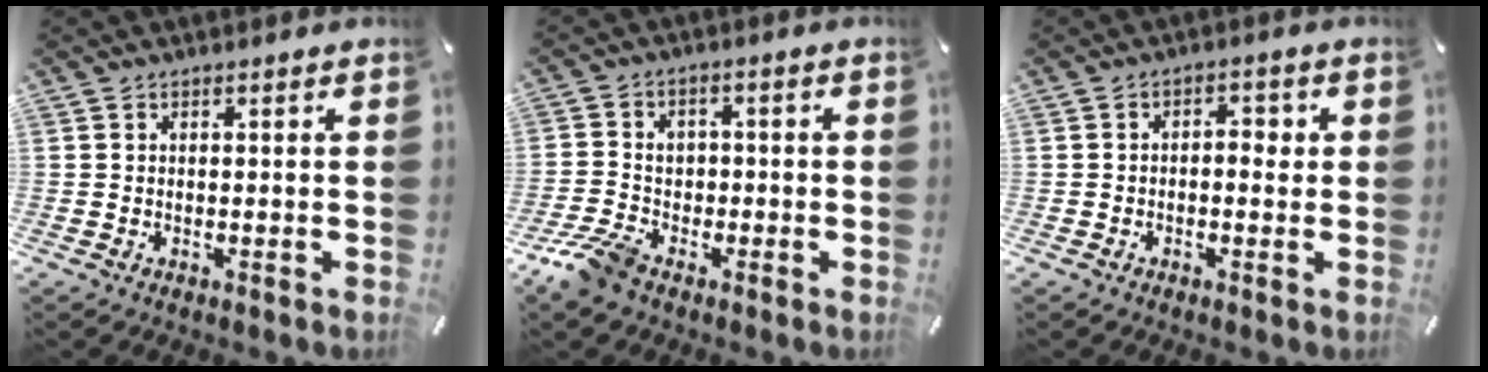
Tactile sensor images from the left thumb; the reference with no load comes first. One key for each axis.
{"total": 7.8, "fx": -4.2, "fy": 5.5, "fz": 3.6, "tx": -0.086, "ty": 0.022, "tz": -0.080}
{"total": 3.4, "fx": -0.7, "fy": 2.0, "fz": 2.6, "tx": -0.034, "ty": 0.006, "tz": -0.021}